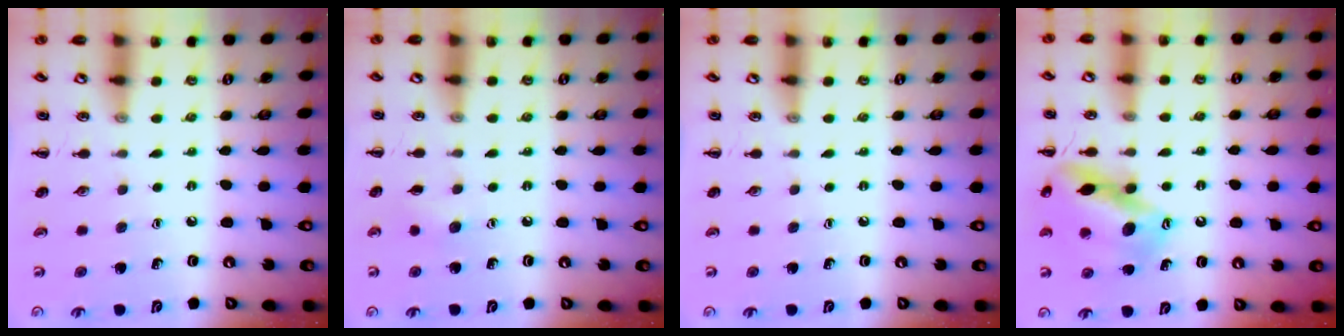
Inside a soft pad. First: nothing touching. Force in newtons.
{"total": 4.1, "press": 3.9, "slide": 1.1}
{"total": 0.0}
{"total": 15.7, "press": 15.6, "slide": 2.1}